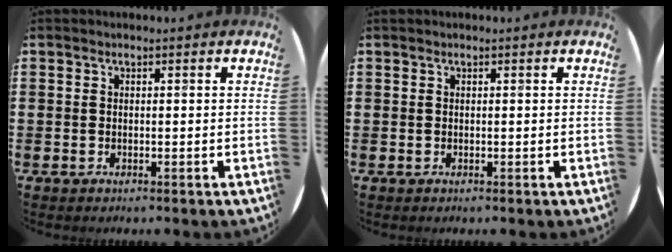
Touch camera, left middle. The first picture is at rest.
{"total": 0.0}